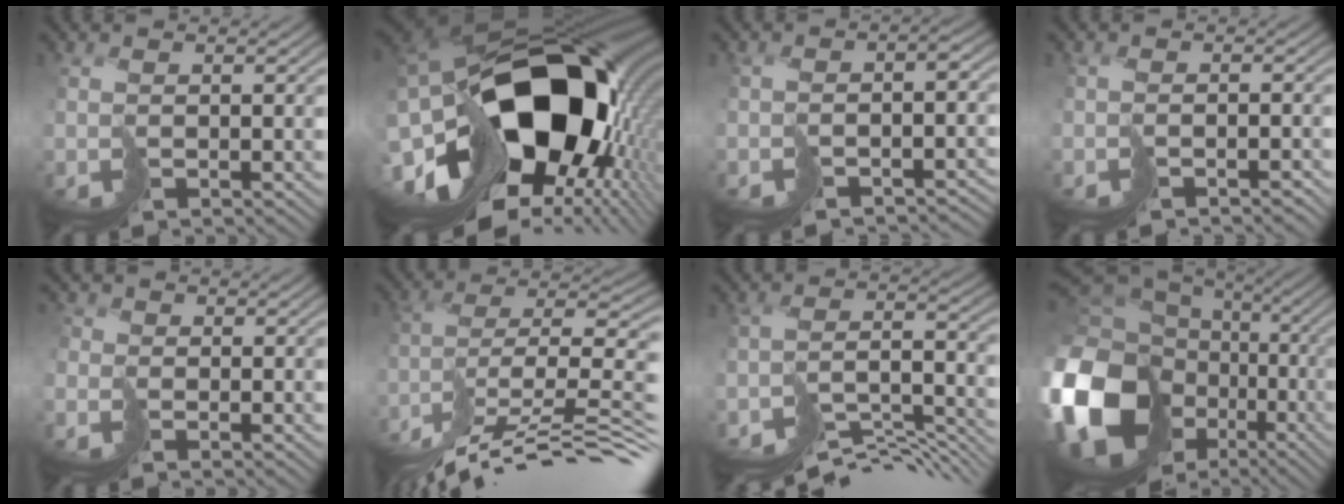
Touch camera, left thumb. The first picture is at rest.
{"total": 20.7, "force": [-2.3, 13.6, 15.4], "torque": [-0.314, -0.054, -0.021]}
{"total": 4.6, "force": [-3.1, 2.5, 2.3], "torque": [-0.019, -0.013, -0.036]}
{"total": 1.8, "force": [-1.7, 0.5, 0.5], "torque": [0.004, 0.001, -0.028]}
{"total": 1.4, "force": [-0.9, 1.0, -0.4], "torque": [0.018, 0.005, -0.027]}
{"total": 13.3, "force": [-8.2, 4.3, 9.5], "torque": [-0.200, 0.007, -0.129]}
{"total": 9.8, "force": [-8.5, 2.7, 4.0], "torque": [-0.064, 0.000, -0.121]}
{"total": 21.3, "force": [-5.2, 17.0, 11.8], "torque": [-0.327, -0.042, -0.061]}